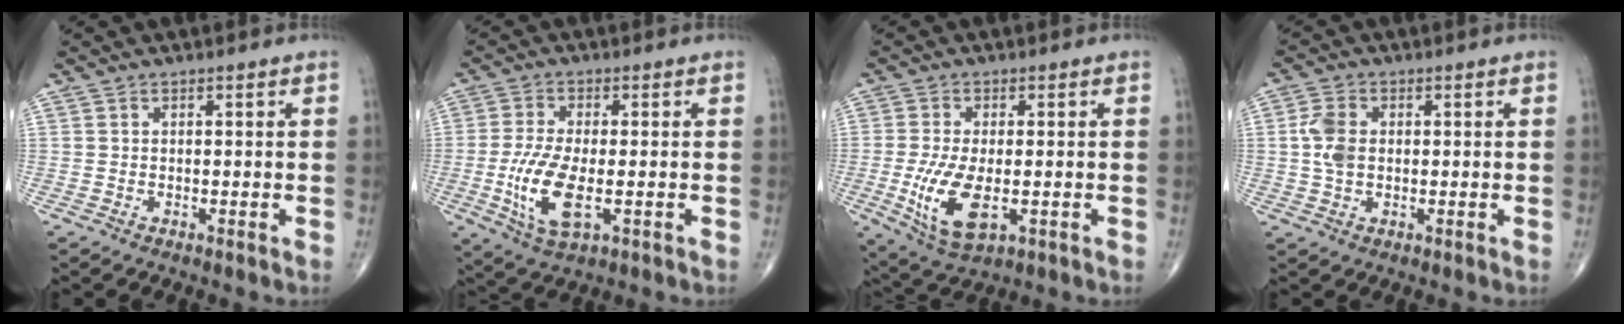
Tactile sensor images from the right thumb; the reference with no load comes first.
{"total": 10.1, "force": [-2.2, 4.0, 9.1], "torque": [-0.193, -0.011, -0.038]}
{"total": 10.3, "force": [-2.2, 4.7, 8.9], "torque": [-0.176, -0.018, -0.032]}
{"total": 5.2, "force": [0.4, 3.4, 3.9], "torque": [-0.085, 0.004, 0.004]}